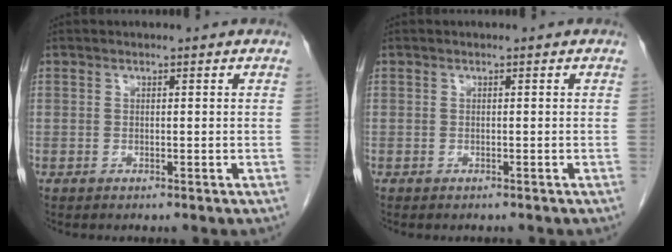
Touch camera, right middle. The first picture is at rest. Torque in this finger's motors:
{"motor_torque": [0.05, -0.04, 0.01, 0.02]}